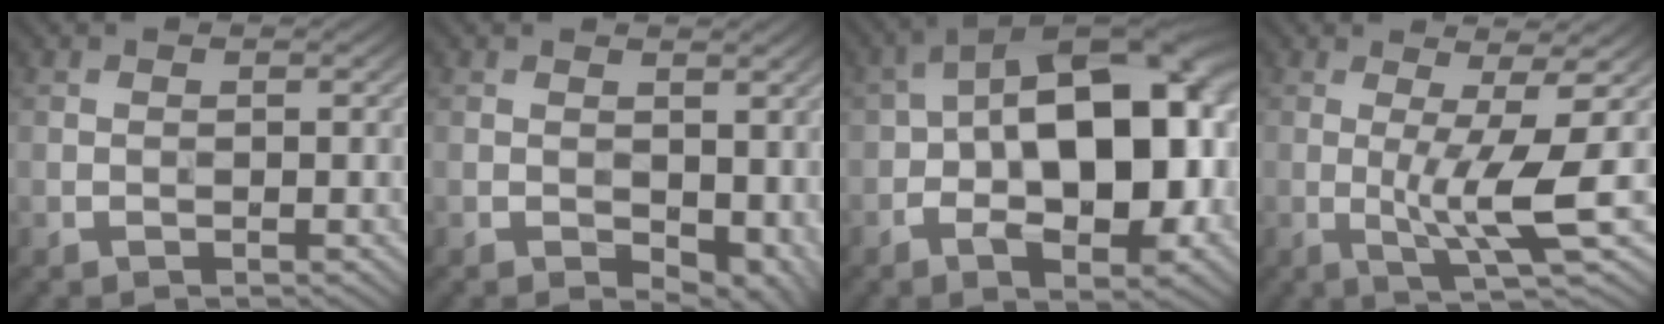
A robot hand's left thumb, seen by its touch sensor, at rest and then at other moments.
{"total": 4.9, "force": [-0.2, 3.0, 3.8], "torque": [-0.063, -0.011, 0.003]}
{"total": 18.9, "force": [-1.2, 10.4, 15.8], "torque": [-0.198, 0.022, -0.028]}
{"total": 6.9, "force": [-0.2, 0.6, 6.9], "torque": [-0.128, 0.008, -0.002]}